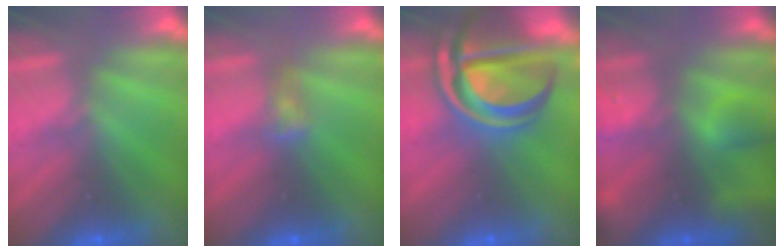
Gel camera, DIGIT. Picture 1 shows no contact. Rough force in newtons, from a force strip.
{"total": 3.0}
{"total": 7.0}
{"total": 8.8}